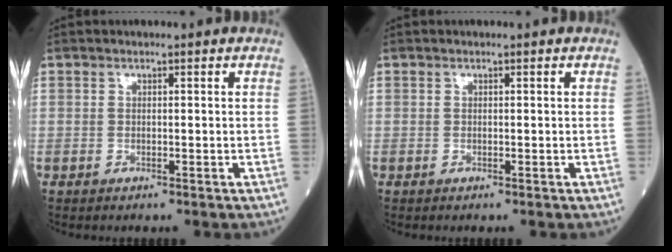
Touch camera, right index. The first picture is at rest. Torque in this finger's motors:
{"motor_torque": [0.00, 0.00, 0.00, 0.00]}